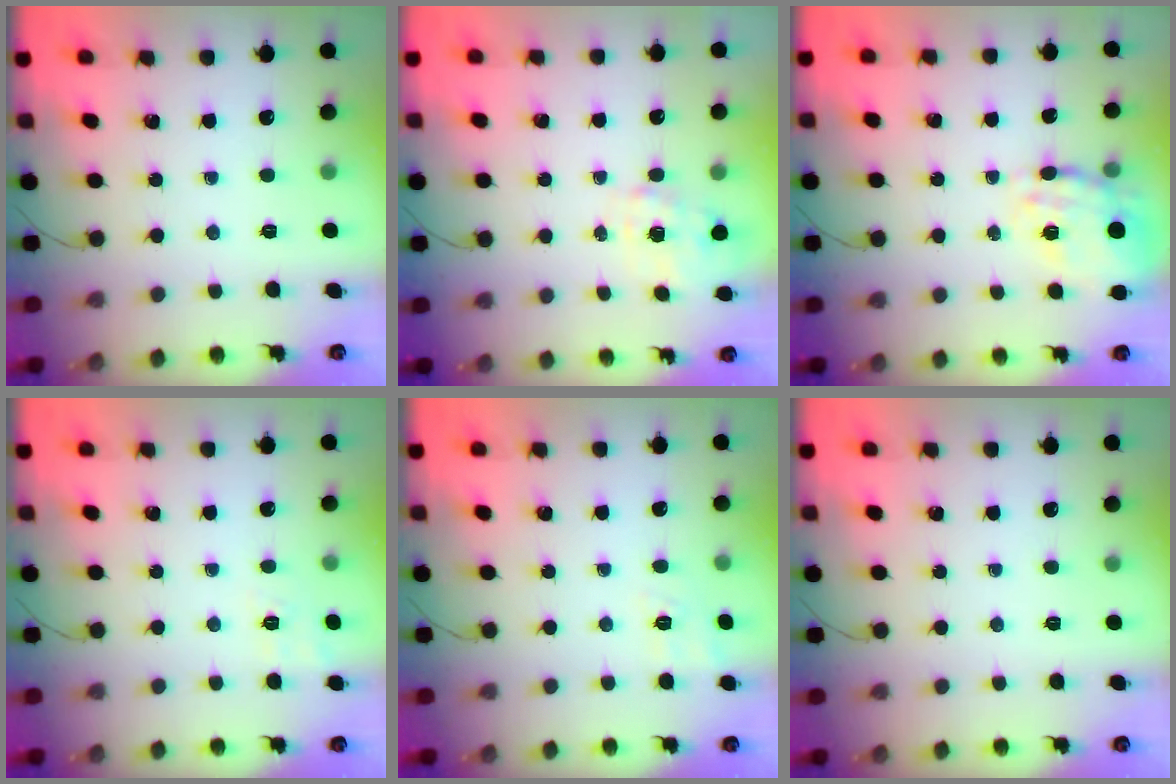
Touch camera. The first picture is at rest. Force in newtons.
{"total": 1.2, "press": 1.1, "slide": 0.5}
{"total": 17.9, "press": 17.8, "slide": 1.6}
{"total": 6.5, "press": 6.2, "slide": 2.0}
{"total": 6.9, "press": 6.5, "slide": 2.1}
{"total": 0.0}